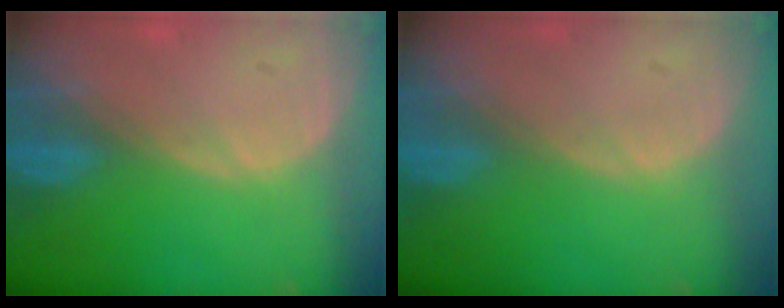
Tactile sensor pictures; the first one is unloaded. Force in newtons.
{"total": 0.0}